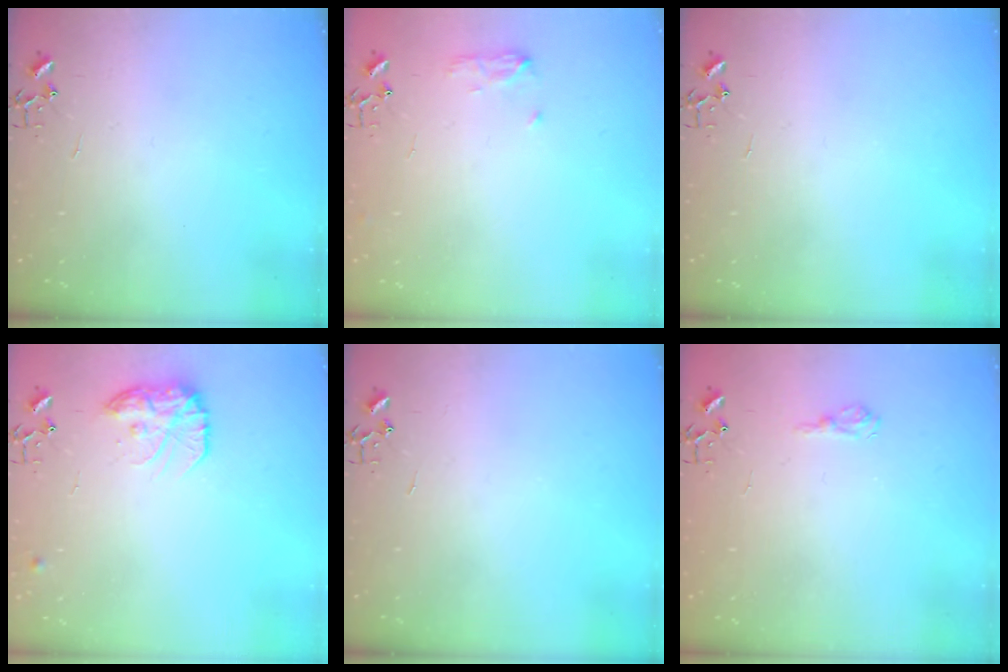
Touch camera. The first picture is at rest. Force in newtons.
{"total": 6.5, "press": 6.5, "slide": 0.5}
{"total": 0.0}
{"total": 14.7, "press": 14.7, "slide": 1.0}
{"total": 0.0}
{"total": 8.0, "press": 7.9, "slide": 1.0}